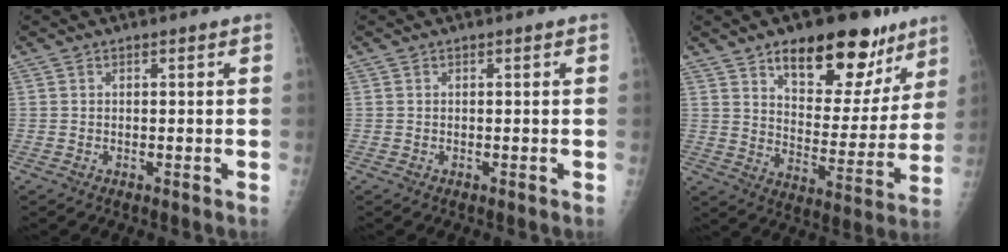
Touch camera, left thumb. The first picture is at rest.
{"total": 0.0}
{"total": 20.1, "force": [12.8, 9.7, 12.1], "torque": [-0.112, -0.063, 0.193]}